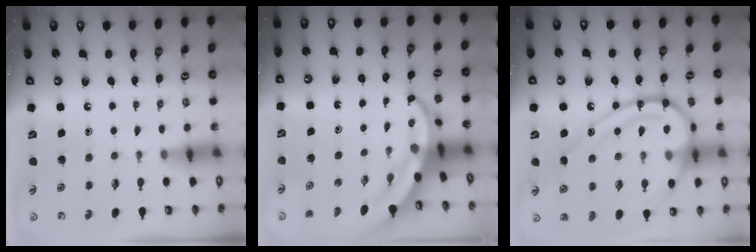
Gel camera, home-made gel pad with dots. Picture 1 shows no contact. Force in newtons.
{"total": 5.2, "press": 5.2, "slide": 0.6}
{"total": 23.4, "press": 23.3, "slide": 2.2}